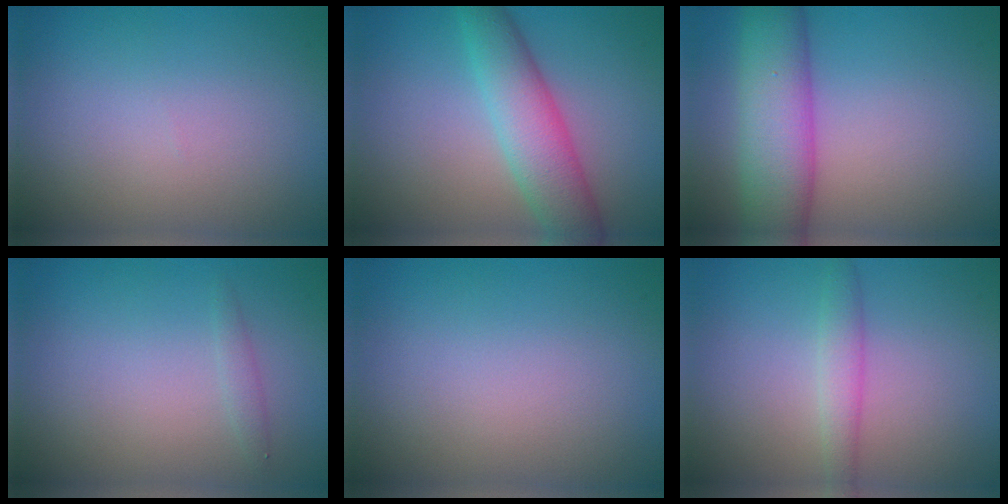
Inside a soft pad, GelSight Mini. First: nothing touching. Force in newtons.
{"total": 5.3, "press": 5.3, "slide": 0.2}
{"total": 7.9, "press": 7.9, "slide": 0.4}
{"total": 0.7, "press": 0.7, "slide": 0.0}
{"total": 0.0}
{"total": 2.2, "press": 2.2, "slide": 0.0}